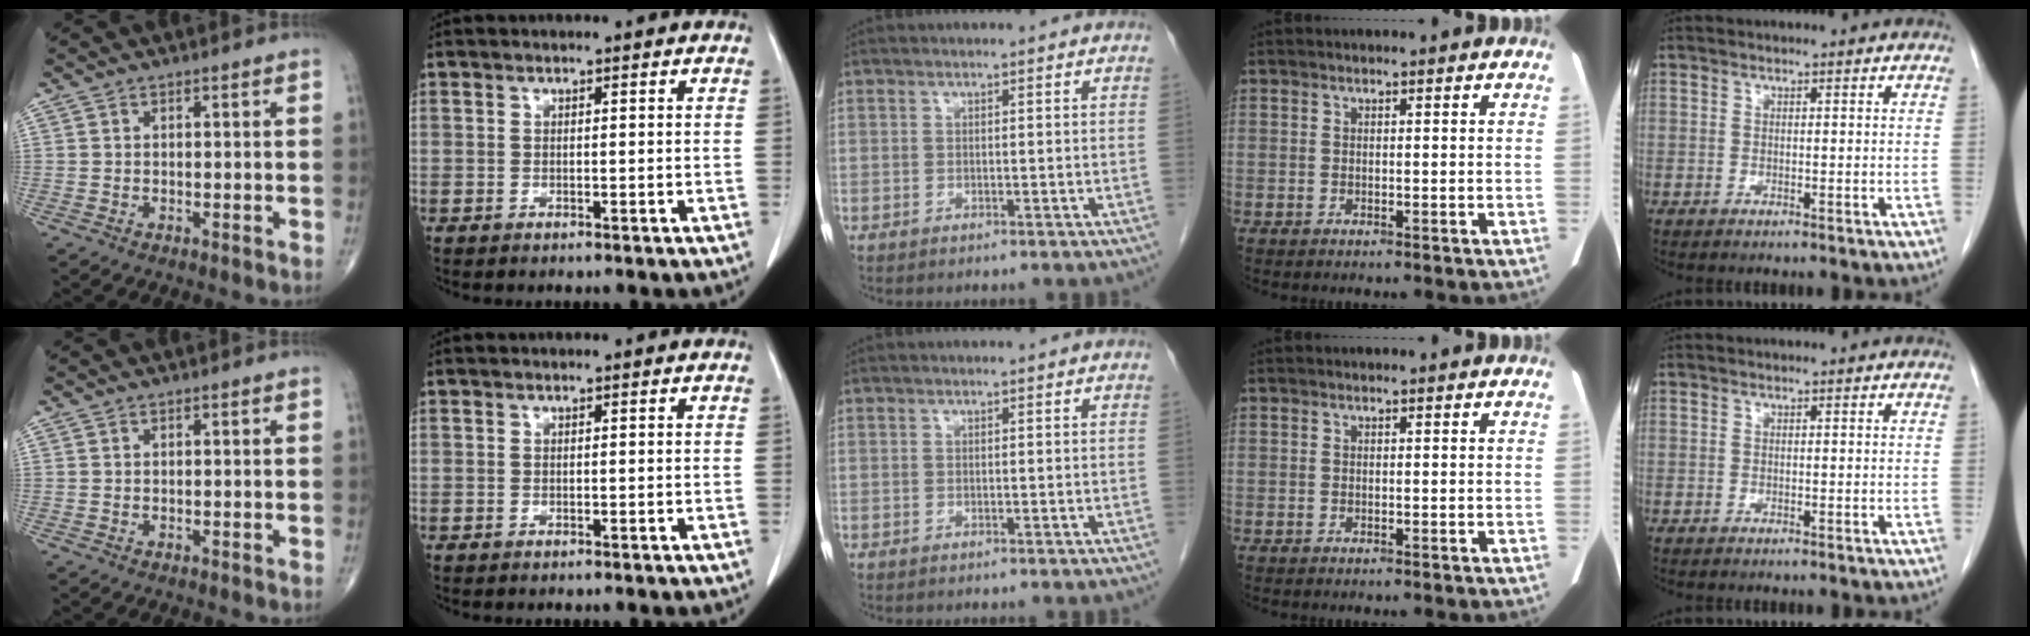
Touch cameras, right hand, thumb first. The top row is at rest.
{}